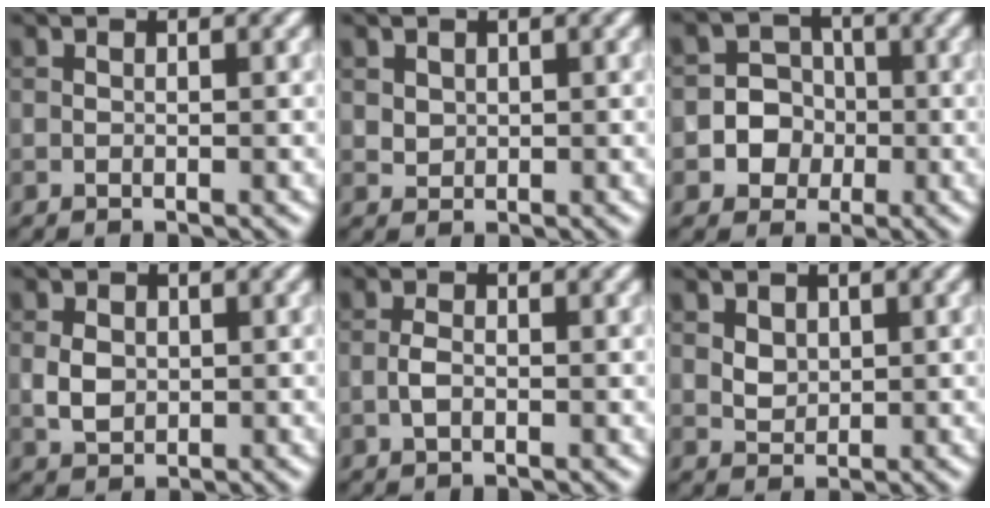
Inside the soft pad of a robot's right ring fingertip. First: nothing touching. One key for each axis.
{"total": 1.0, "fx": 0.4, "fy": 0.9, "fz": 0.3, "tx": -0.006, "ty": -0.002, "tz": 0.014}
{"total": 5.0, "fx": -1.1, "fy": 4.7, "fz": 1.1, "tx": 0.004, "ty": 0.020, "tz": -0.038}
{"total": 2.4, "fx": 0.0, "fy": 1.9, "fz": 1.5, "tx": -0.033, "ty": 0.000, "tz": -0.001}
{"total": 1.4, "fx": -0.4, "fy": 0.7, "fz": 1.1, "tx": -0.025, "ty": 0.001, "tz": -0.012}
{"total": 1.6, "fx": 0.6, "fy": 1.2, "fz": 0.8, "tx": -0.016, "ty": 0.000, "tz": 0.012}